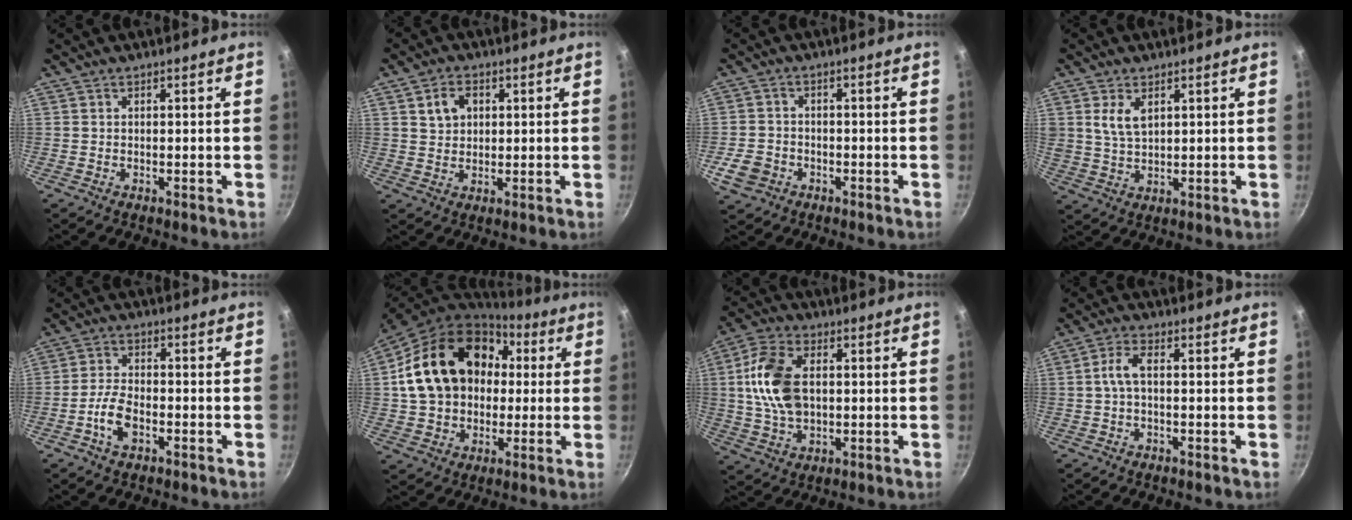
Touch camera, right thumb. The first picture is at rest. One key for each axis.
{"total": 4.9, "fx": 1.7, "fy": 3.7, "fz": 2.7, "tx": -0.028, "ty": 0.001, "tz": 0.031}
{"total": 5.3, "fx": -2.4, "fy": 4.3, "fz": 2.1, "tx": -0.039, "ty": 0.022, "tz": -0.041}
{"total": 5.5, "fx": 2.3, "fy": 3.0, "fz": 4.0, "tx": -0.071, "ty": -0.014, "tz": 0.050}
{"total": 5.8, "fx": -2.4, "fy": 3.0, "fz": 4.4, "tx": -0.085, "ty": 0.020, "tz": -0.051}
{"total": 22.5, "fx": 3.9, "fy": 17.2, "fz": 14.1, "tx": -0.231, "ty": 0.040, "tz": 0.072}
{"total": 13.5, "fx": 1.6, "fy": 8.5, "fz": 10.4, "tx": -0.190, "ty": 0.007, "tz": 0.026}
{"total": 3.8, "fx": -0.1, "fy": 1.6, "fz": 3.5, "tx": -0.080, "ty": 0.016, "tz": -0.006}